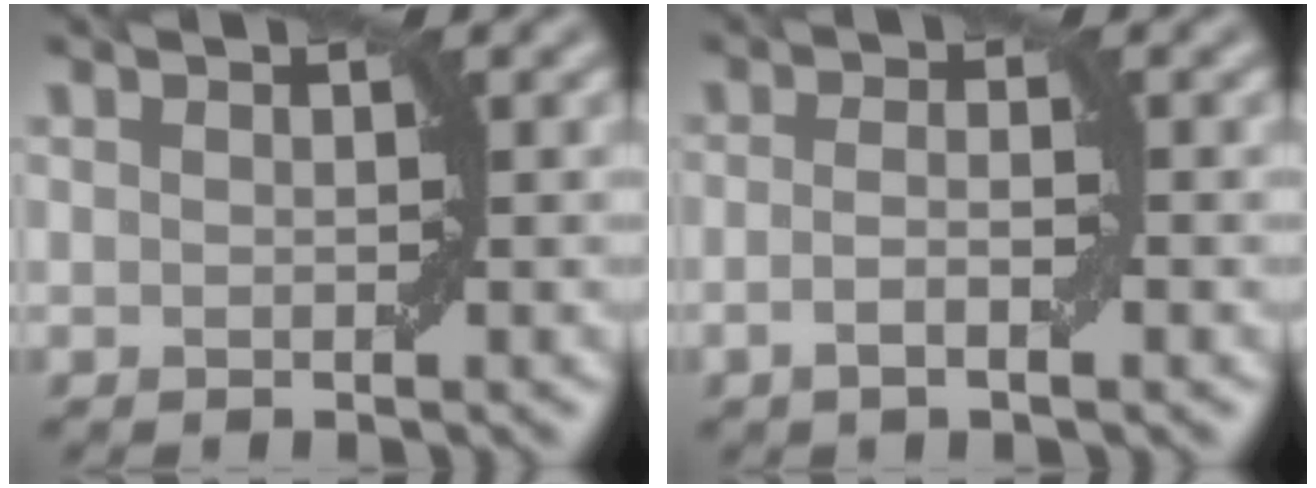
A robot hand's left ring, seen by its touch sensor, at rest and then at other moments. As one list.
[{"total": 2.2, "force": [-0.7, 0.5, 2.0], "torque": [-0.038, -0.001, -0.015]}]